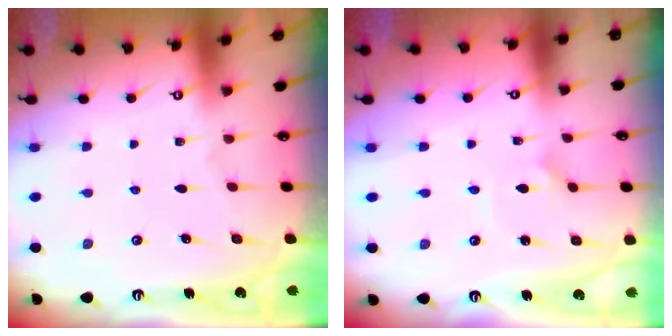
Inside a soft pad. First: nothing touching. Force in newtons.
{"total": 2.2, "press": 2.2, "slide": 0.4}